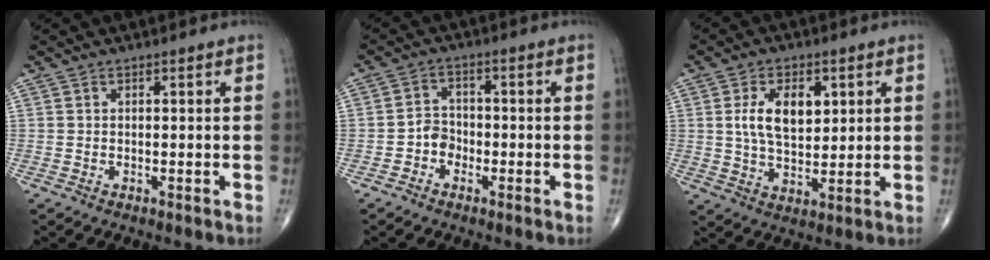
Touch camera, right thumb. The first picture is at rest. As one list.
[{"total": 3.7, "force": [-1.7, 3.1, 1.3], "torque": [-0.004, 0.019, -0.039]}, {"total": 9.8, "force": [2.5, 5.6, 7.6], "torque": [-0.115, -0.010, 0.048]}]